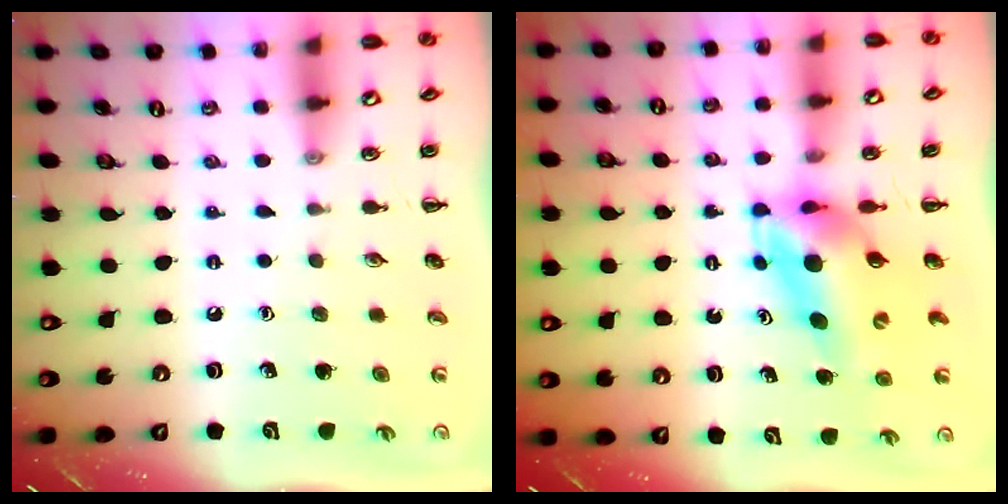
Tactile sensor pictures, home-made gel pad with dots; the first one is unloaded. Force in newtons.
{"total": 5.8, "press": 5.6, "slide": 1.5}